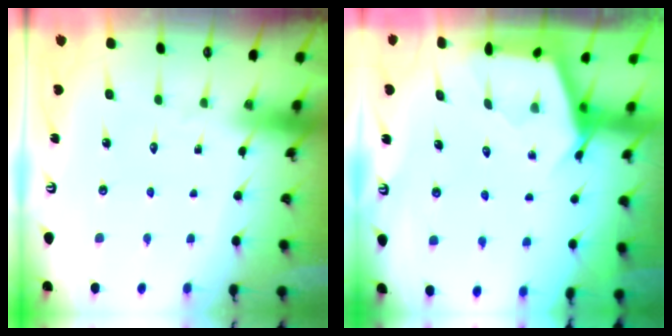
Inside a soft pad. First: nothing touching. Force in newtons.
{"total": 2.7, "press": 2.7, "slide": 0.3}